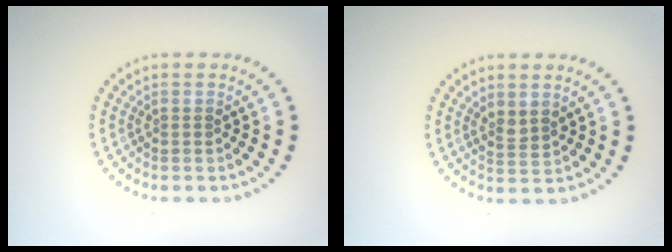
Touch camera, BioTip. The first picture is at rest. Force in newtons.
{"total": 1.5, "press": 1.3, "slide": 0.8}